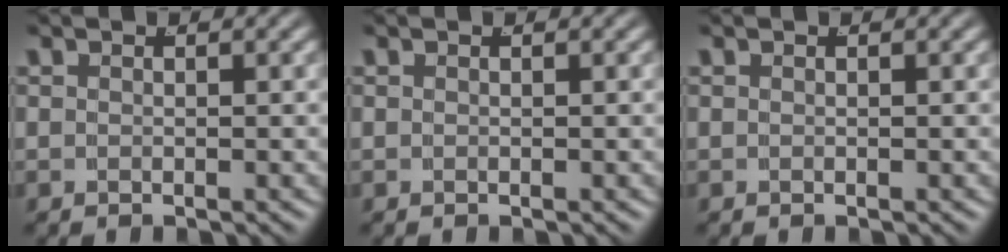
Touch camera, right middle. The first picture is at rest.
{"total": 0.0}
{"total": 0.0}